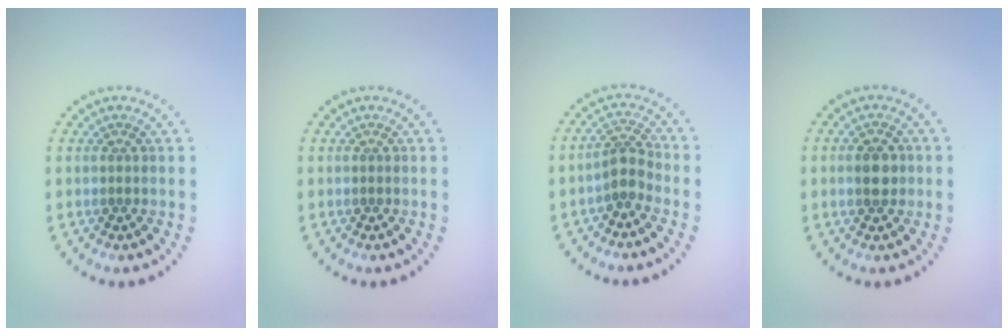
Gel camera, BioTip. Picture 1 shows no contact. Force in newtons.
{"total": 0.0}
{"total": 2.3, "press": 1.9, "slide": 1.3}
{"total": 2.9, "press": 2.9, "slide": 0.0}